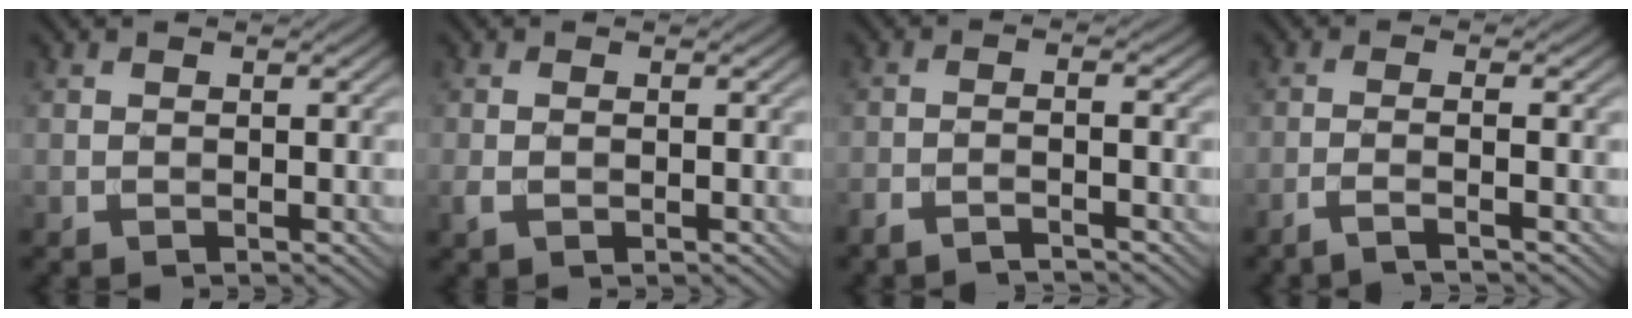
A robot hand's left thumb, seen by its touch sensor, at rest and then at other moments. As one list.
[{"total": 1.4, "force": [-0.3, 0.5, 1.2], "torque": [-0.029, 0.000, -0.007]}, {"total": 3.1, "force": [-2.5, 0.2, 1.8], "torque": [-0.027, 0.001, -0.057]}, {"total": 2.6, "force": [-1.4, 0.2, 2.2], "torque": [-0.025, 0.007, -0.049]}]